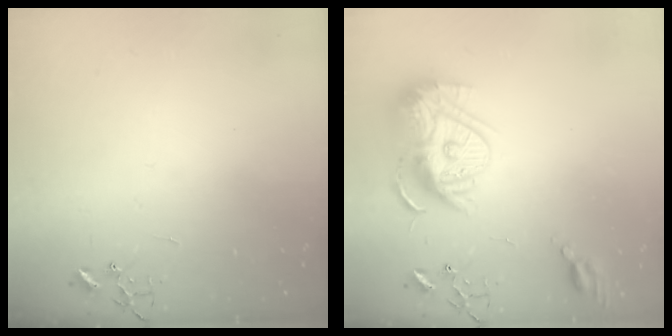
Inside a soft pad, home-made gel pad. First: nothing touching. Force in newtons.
{"total": 16.6, "press": 16.5, "slide": 1.7}